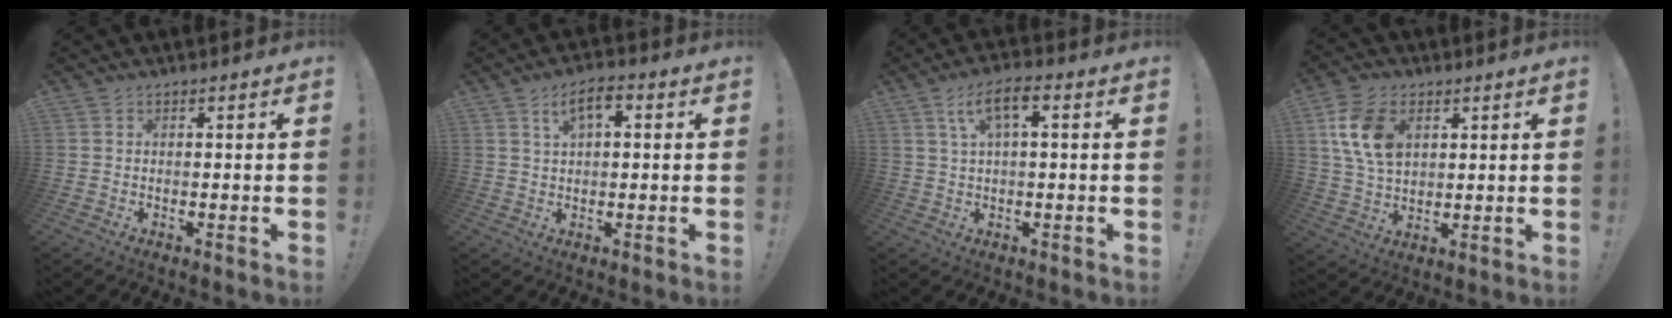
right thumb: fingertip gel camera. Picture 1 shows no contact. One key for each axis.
{"total": 5.6, "fx": 1.8, "fy": 2.8, "fz": 4.6, "tx": -0.064, "ty": 0.000, "tz": 0.028}
{"total": 7.1, "fx": 1.7, "fy": 2.4, "fz": 6.4, "tx": -0.111, "ty": 0.005, "tz": 0.028}
{"total": 13.0, "fx": 4.2, "fy": 8.5, "fz": 8.8, "tx": -0.172, "ty": 0.001, "tz": 0.083}